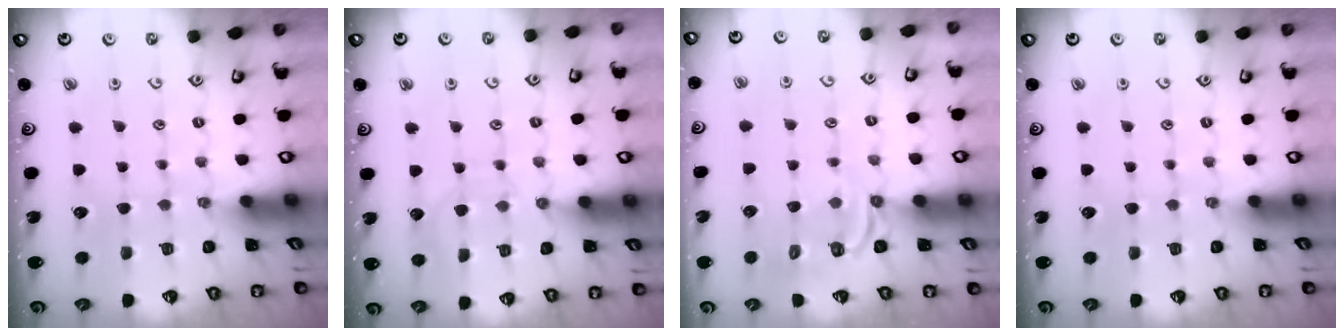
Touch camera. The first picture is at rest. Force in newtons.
{"total": 5.3, "press": 5.3, "slide": 0.6}
{"total": 3.7, "press": 3.3, "slide": 1.7}
{"total": 0.0}